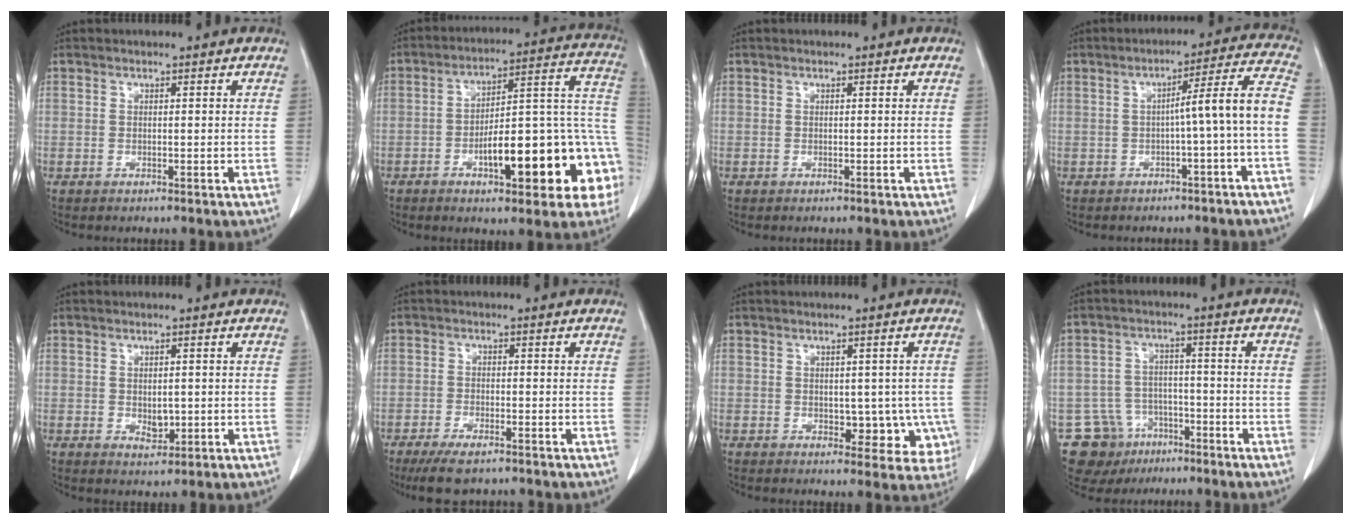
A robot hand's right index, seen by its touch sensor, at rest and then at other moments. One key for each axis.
{"total": 20.8, "fx": -6.9, "fy": 5.2, "fz": 18.9, "tx": -0.181, "ty": 0.041, "tz": -0.085}
{"total": 0.0}
{"total": 8.2, "fx": -1.8, "fy": -1.1, "fz": 7.9, "tx": -0.101, "ty": 0.023, "tz": -0.025}
{"total": 2.6, "fx": -0.2, "fy": 1.5, "fz": 2.1, "tx": -0.033, "ty": -0.005, "tz": 0.005}
{"total": 6.0, "fx": -4.5, "fy": 1.8, "fz": 3.6, "tx": -0.059, "ty": -0.010, "tz": -0.074}
{"total": 6.9, "fx": -1.0, "fy": 4.4, "fz": 5.2, "tx": -0.038, "ty": 0.011, "tz": -0.003}
{"total": 7.7, "fx": -4.5, "fy": 6.2, "fz": 0.5, "tx": -0.006, "ty": 0.014, "tz": -0.063}